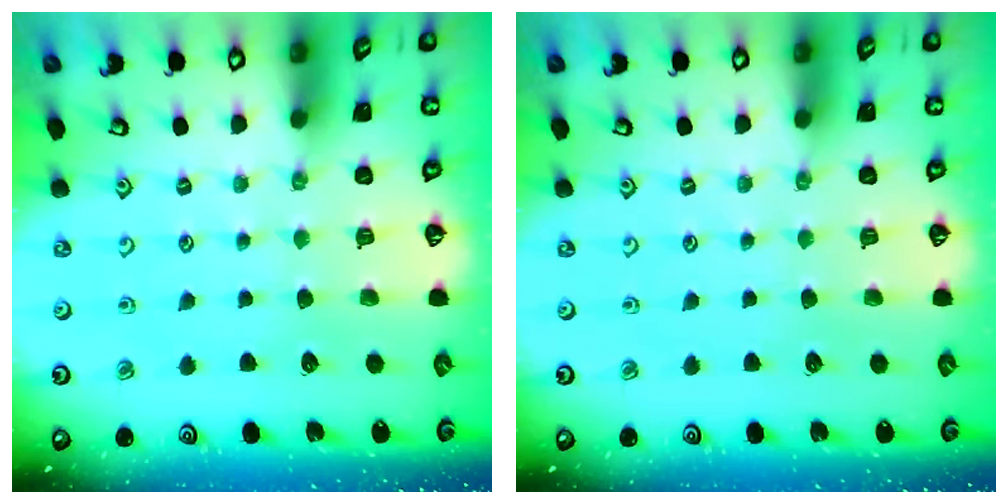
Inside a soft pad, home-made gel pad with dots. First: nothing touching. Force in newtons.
{"total": 0.0}